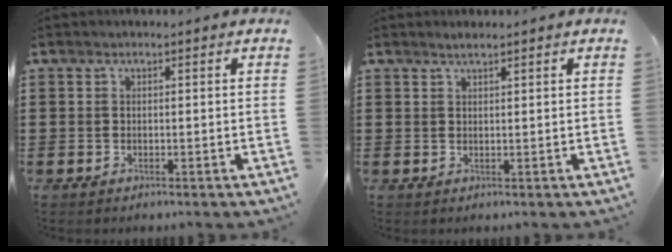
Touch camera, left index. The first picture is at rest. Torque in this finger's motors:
{"motor_torque": [0.07, -0.03, 0.02, 0.02]}